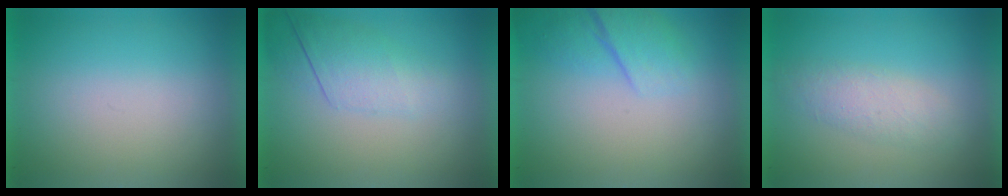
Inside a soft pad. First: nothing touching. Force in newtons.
{"total": 2.3}
{"total": 2.2}
{"total": 1.8}